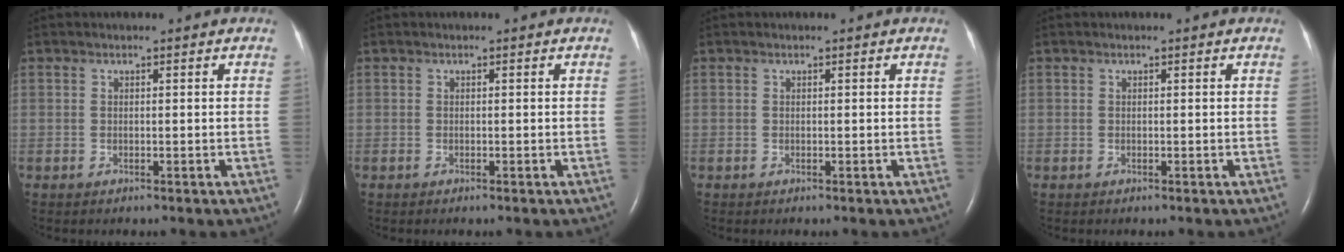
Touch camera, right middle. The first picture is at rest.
{"total": 0.0}
{"total": 0.0}
{"total": 0.0}